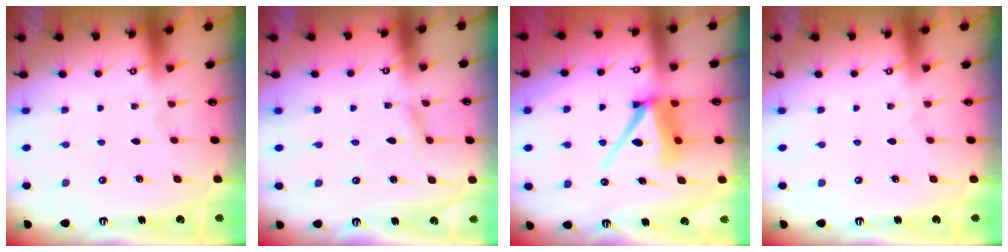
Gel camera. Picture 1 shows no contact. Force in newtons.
{"total": 1.7, "press": 1.7, "slide": 0.2}
{"total": 9.9, "press": 9.8, "slide": 1.2}
{"total": 0.0}